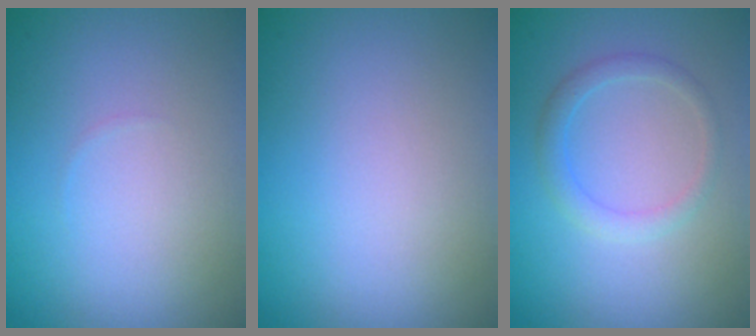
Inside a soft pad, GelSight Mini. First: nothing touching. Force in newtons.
{"total": 0.0}
{"total": 1.8, "press": 1.8, "slide": 0.1}